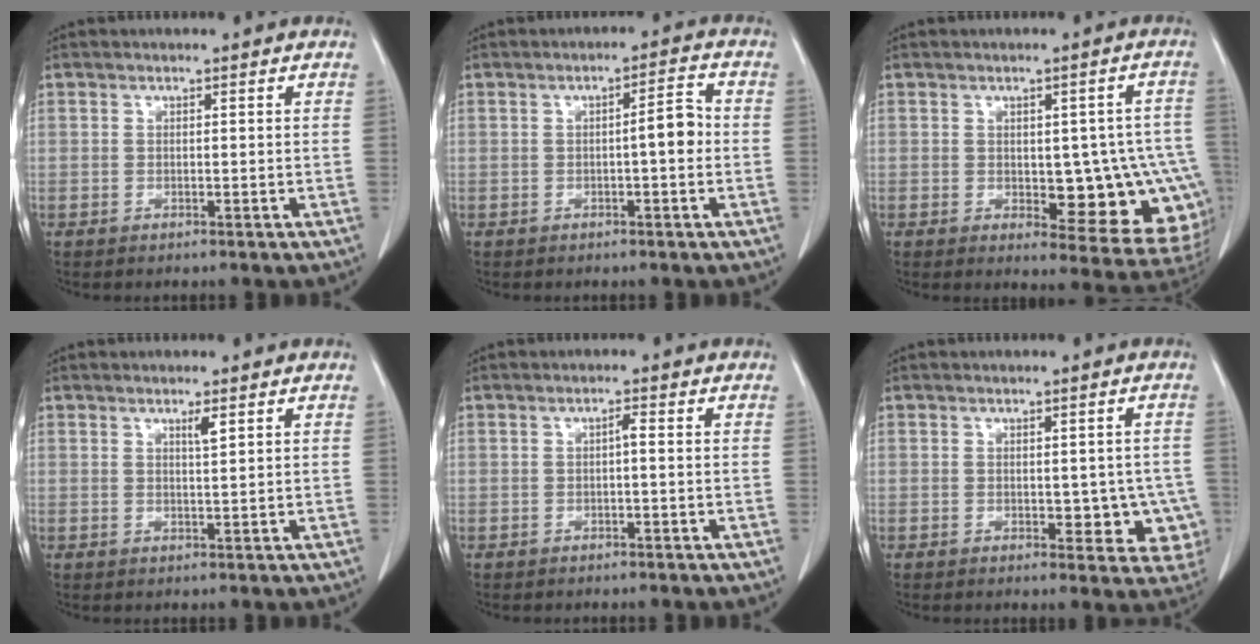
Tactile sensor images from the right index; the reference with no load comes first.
{"total": 3.8, "force": [-0.5, 0.7, 3.7], "torque": [-0.049, 0.011, -0.008]}
{"total": 13.8, "force": [-1.9, 5.5, 12.5], "torque": [-0.102, 0.013, -0.006]}
{"total": 1.6, "force": [0.9, 0.0, 1.3], "torque": [-0.023, -0.004, 0.015]}
{"total": 1.1, "force": [-0.1, 0.2, 1.1], "torque": [-0.017, 0.003, -0.001]}
{"total": 6.6, "force": [-1.1, 3.7, 5.4], "torque": [-0.037, 0.009, -0.007]}